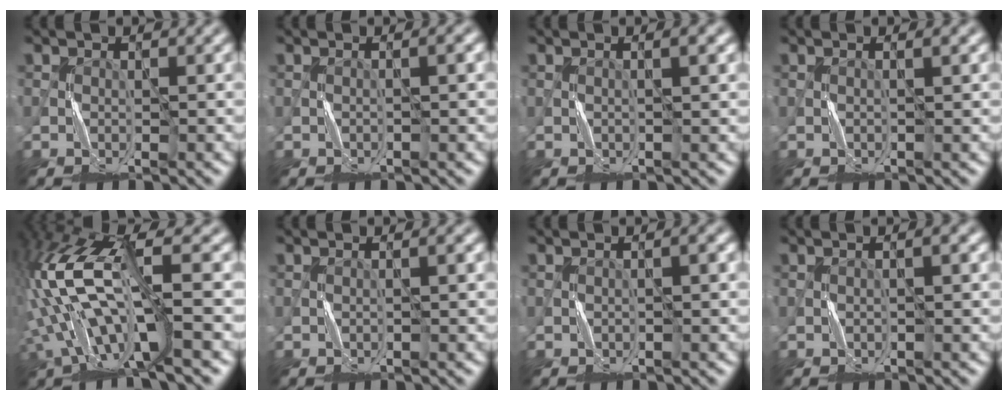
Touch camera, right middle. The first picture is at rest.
{"total": 0.9, "force": [0.3, -0.1, 0.9], "torque": [-0.011, 0.005, 0.002]}
{"total": 1.8, "force": [1.0, 0.2, 1.5], "torque": [-0.010, 0.002, 0.004]}
{"total": 0.8, "force": [0.5, -0.3, 0.5], "torque": [-0.007, 0.001, 0.004]}
{"total": 12.7, "force": [-1.1, 4.5, 11.9], "torque": [-0.260, 0.012, -0.023]}
{"total": 0.7, "force": [0.3, -0.2, 0.6], "torque": [-0.007, 0.004, 0.002]}
{"total": 1.1, "force": [0.4, 0.0, 1.1], "torque": [-0.015, 0.006, 0.002]}
{"total": 1.3, "force": [0.5, -0.1, 1.2], "torque": [-0.013, 0.002, 0.004]}